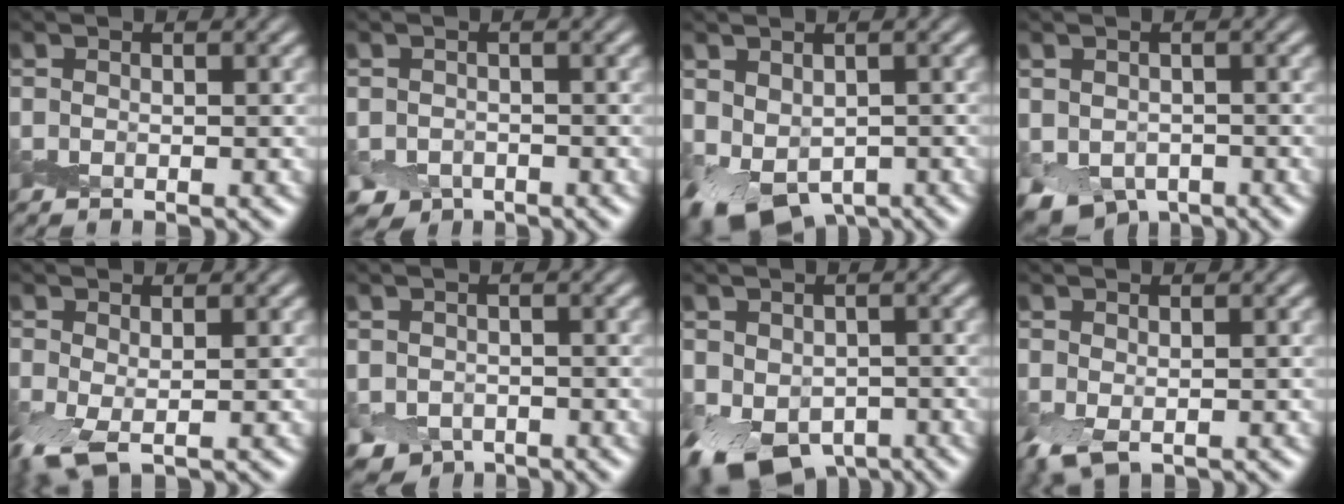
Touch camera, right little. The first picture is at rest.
{"total": 2.3, "force": [-1.7, 1.5, 0.4], "torque": [0.000, -0.008, -0.034]}
{"total": 6.1, "force": [-2.0, 4.1, 4.0], "torque": [-0.071, -0.028, -0.017]}
{"total": 4.8, "force": [-2.3, 3.2, 2.6], "torque": [-0.050, -0.019, -0.033]}
{"total": 3.6, "force": [-0.9, 1.6, 3.1], "torque": [-0.076, -0.008, -0.021]}
{"total": 2.8, "force": [-1.8, 1.8, 1.0], "torque": [-0.013, -0.012, -0.035]}
{"total": 7.7, "force": [-3.6, 5.1, 4.4], "torque": [-0.074, -0.030, -0.049]}
{"total": 2.0, "force": [-0.6, 1.1, 1.6], "torque": [-0.040, -0.010, -0.012]}